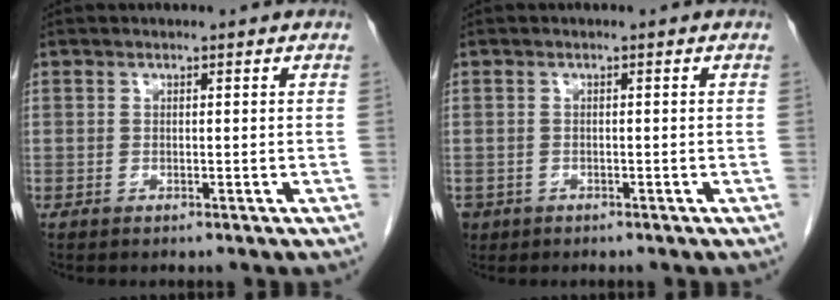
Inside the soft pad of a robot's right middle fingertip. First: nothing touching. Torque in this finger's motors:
{"motor_torque": [0.43, -0.55, 0.13, 0.02]}